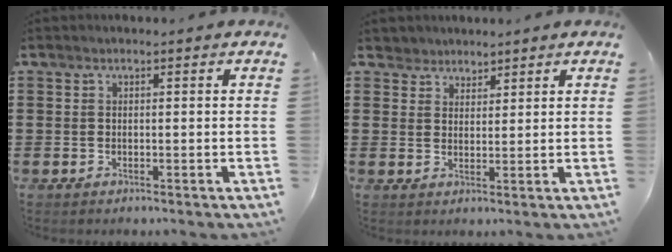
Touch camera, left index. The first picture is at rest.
{"total": 2.6, "force": [2.2, 1.3, -0.4], "torque": [-0.002, 0.006, 0.043]}